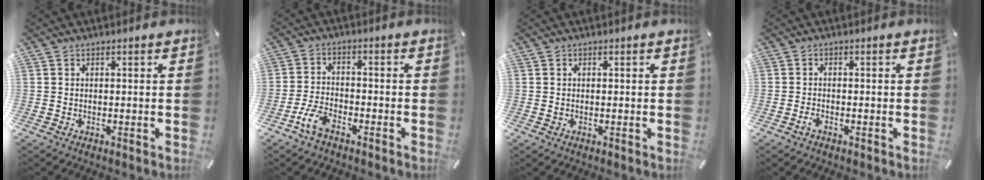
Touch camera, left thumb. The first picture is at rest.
{"total": 5.9, "force": [-3.8, 2.8, 3.4], "torque": [-0.085, 0.013, -0.078]}
{"total": 0.6, "force": [0.0, 0.5, 0.3], "torque": [-0.004, 0.003, -0.001]}
{"total": 1.5, "force": [-1.0, 0.7, 0.9], "torque": [-0.017, 0.002, -0.019]}